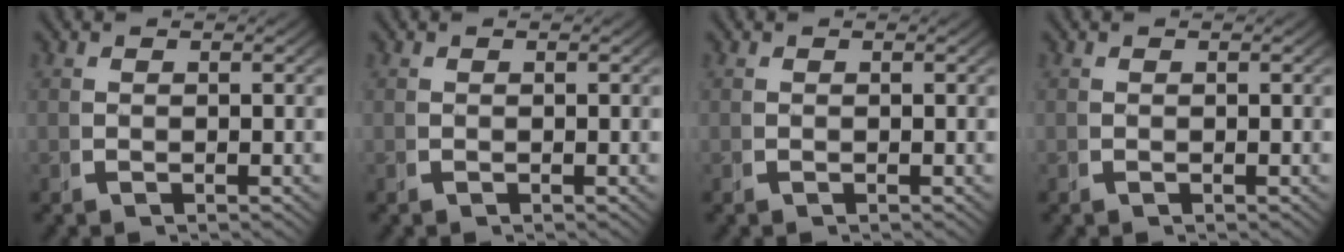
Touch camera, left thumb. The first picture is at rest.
{"total": 0.0}
{"total": 0.0}
{"total": 0.0}